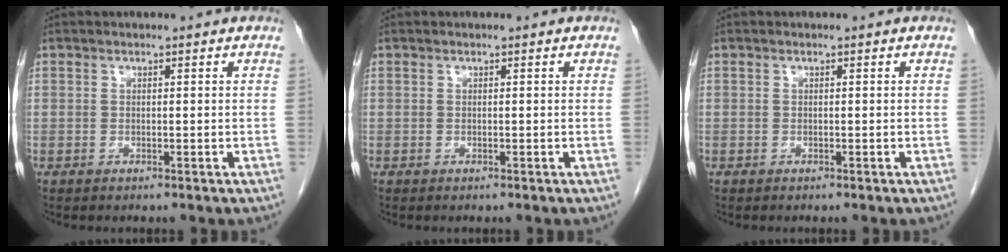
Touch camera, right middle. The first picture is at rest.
{"total": 0.0}
{"total": 0.0}